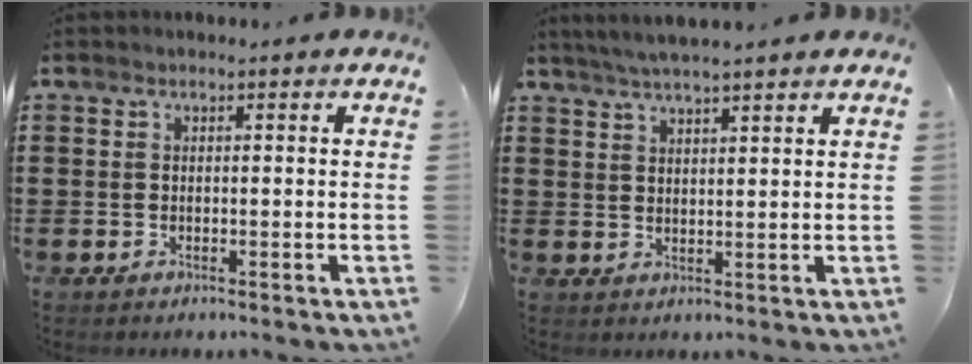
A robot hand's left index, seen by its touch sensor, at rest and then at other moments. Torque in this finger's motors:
{"motor_torque": [0.54, -0.51, 0.33, 0.14]}